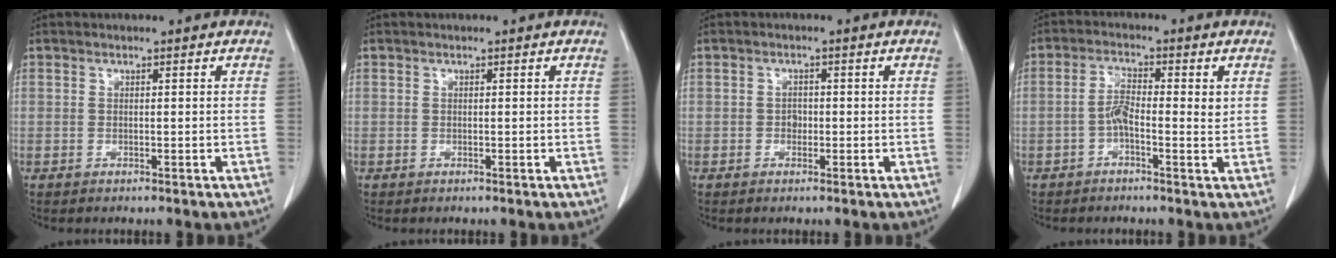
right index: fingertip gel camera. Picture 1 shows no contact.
{"total": 0.0}
{"total": 1.3, "force": [-0.3, 1.0, 0.7], "torque": [-0.008, 0.005, -0.005]}
{"total": 4.6, "force": [-0.2, 1.4, 4.4], "torque": [-0.083, 0.011, -0.009]}